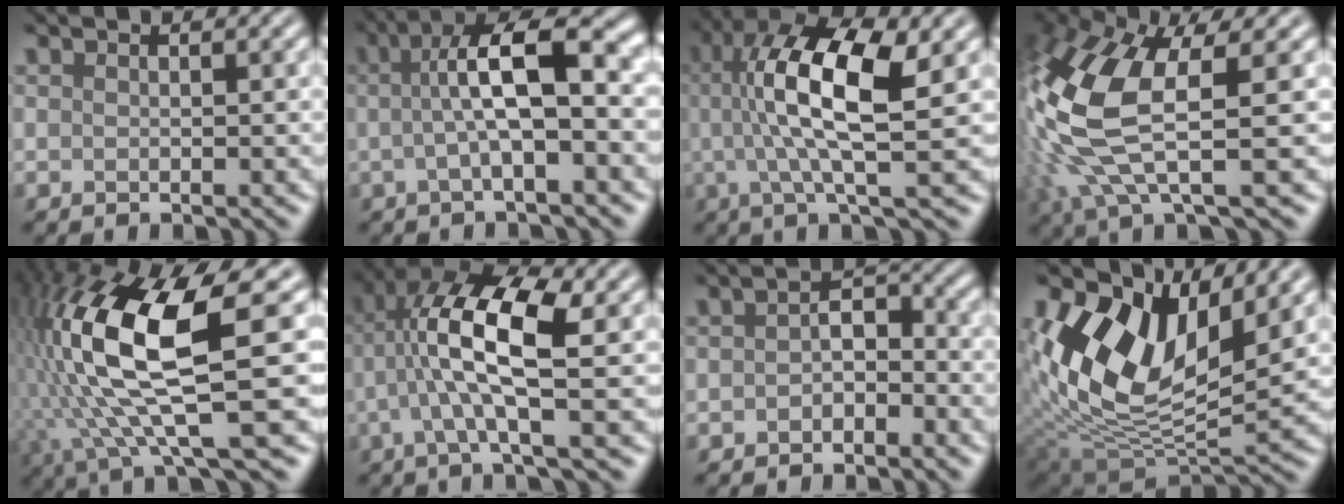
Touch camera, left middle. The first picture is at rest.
{"total": 5.7, "force": [-0.4, 0.3, 5.6], "torque": [-0.117, -0.009, 0.027]}
{"total": 7.9, "force": [0.2, 1.3, 7.8], "torque": [-0.164, -0.015, 0.044]}
{"total": 7.9, "force": [-0.4, 2.4, 7.5], "torque": [-0.235, -0.048, 0.045]}
{"total": 10.2, "force": [-0.4, 1.6, 10.1], "torque": [-0.244, -0.032, 0.043]}
{"total": 6.4, "force": [-0.6, 0.5, 6.3], "torque": [-0.161, -0.013, 0.030]}
{"total": 2.4, "force": [-2.3, -0.6, -0.3], "torque": [-0.025, -0.020, -0.005]}
{"total": 9.1, "force": [2.7, 5.0, 7.1], "torque": [-0.187, -0.027, 0.094]}